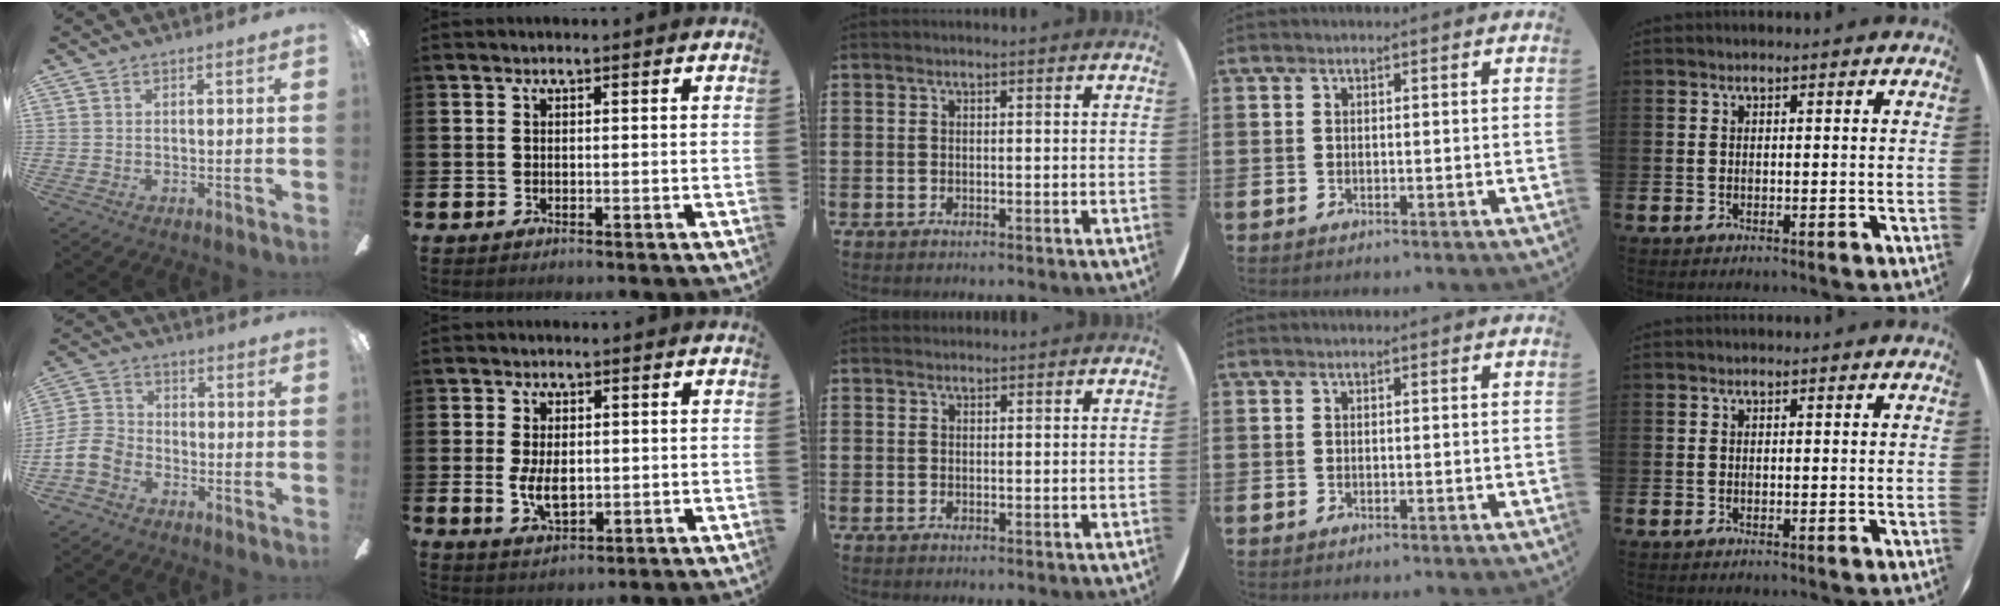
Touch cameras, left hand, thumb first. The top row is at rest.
{"thumb": {"total": 8.2, "force": [-4.4, 5.6, 4.0], "torque": [-0.098, 0.026, -0.086]}, "index": {"total": 4.6, "force": [0.0, 2.5, 3.8], "torque": [-0.061, 0.001, -0.001]}, "middle": {"total": 0.6, "force": [0.5, 0.1, -0.1], "torque": [0.003, 0.004, 0.010]}}